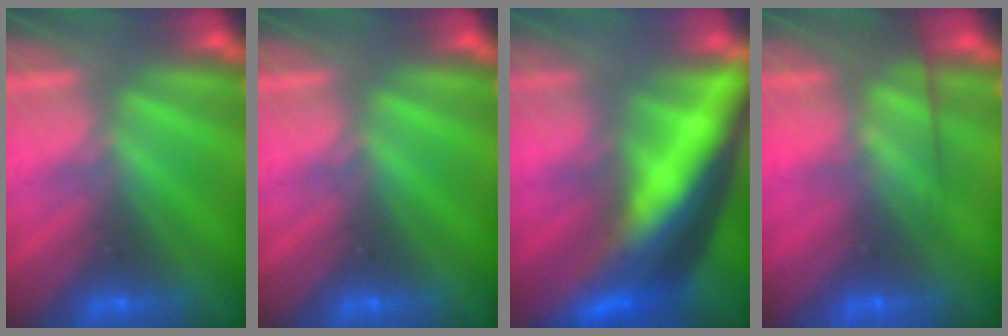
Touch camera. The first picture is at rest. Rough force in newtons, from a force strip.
{"total": 0.0}
{"total": 7.8}
{"total": 7.3}